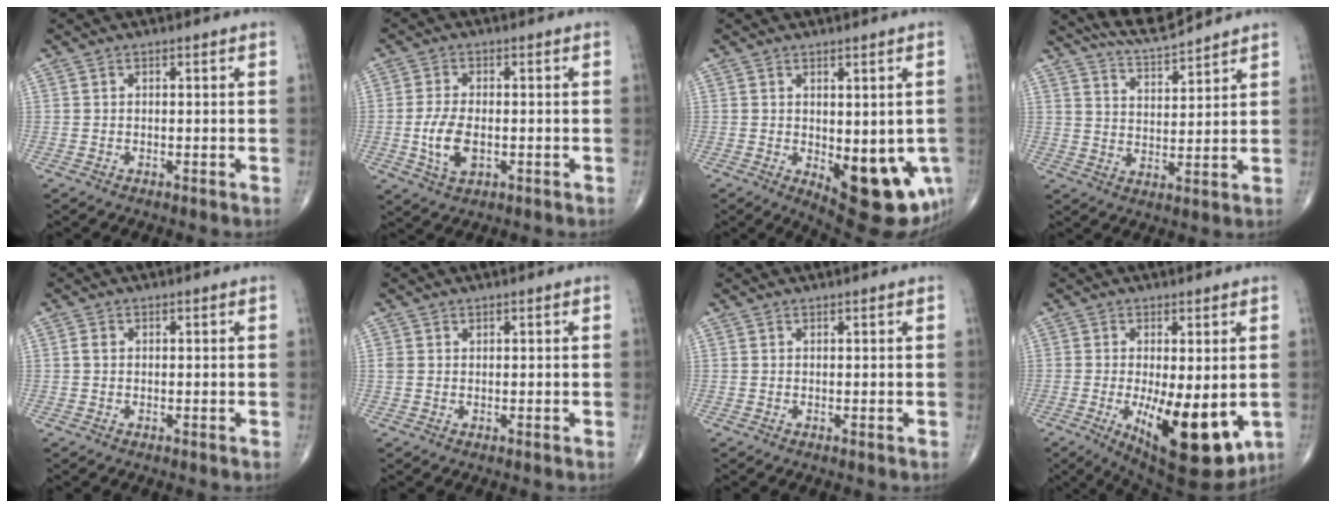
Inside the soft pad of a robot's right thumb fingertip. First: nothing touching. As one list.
[{"total": 6.7, "force": [-1.1, 3.6, 5.6], "torque": [-0.115, -0.004, -0.018]}, {"total": 14.0, "force": [-3.5, 6.2, 12.1], "torque": [-0.127, -0.020, -0.026]}, {"total": 7.7, "force": [7.5, 0.2, 1.9], "torque": [-0.033, -0.040, 0.142]}, {"total": 0.9, "force": [0.1, 0.7, 0.6], "torque": [-0.011, 0.001, 0.000]}, {"total": 1.0, "force": [0.4, 0.8, 0.4], "torque": [-0.003, 0.002, 0.007]}, {"total": 0.0}, {"total": 14.8, "force": [-3.1, 5.6, 13.3], "torque": [-0.193, -0.030, -0.029]}]